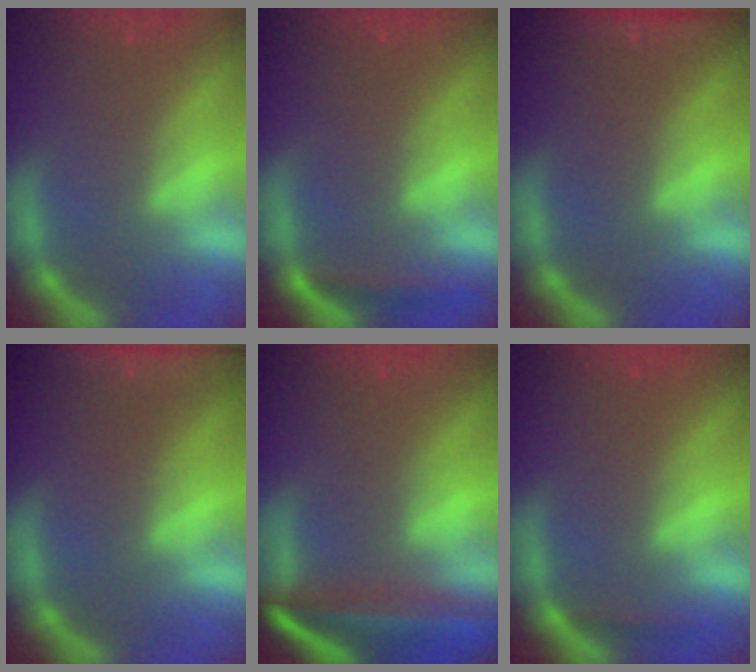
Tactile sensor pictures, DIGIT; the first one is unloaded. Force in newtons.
{"total": 1.9}
{"total": 1.9}
{"total": 5.5}
{"total": 9.6}
{"total": 0.9}